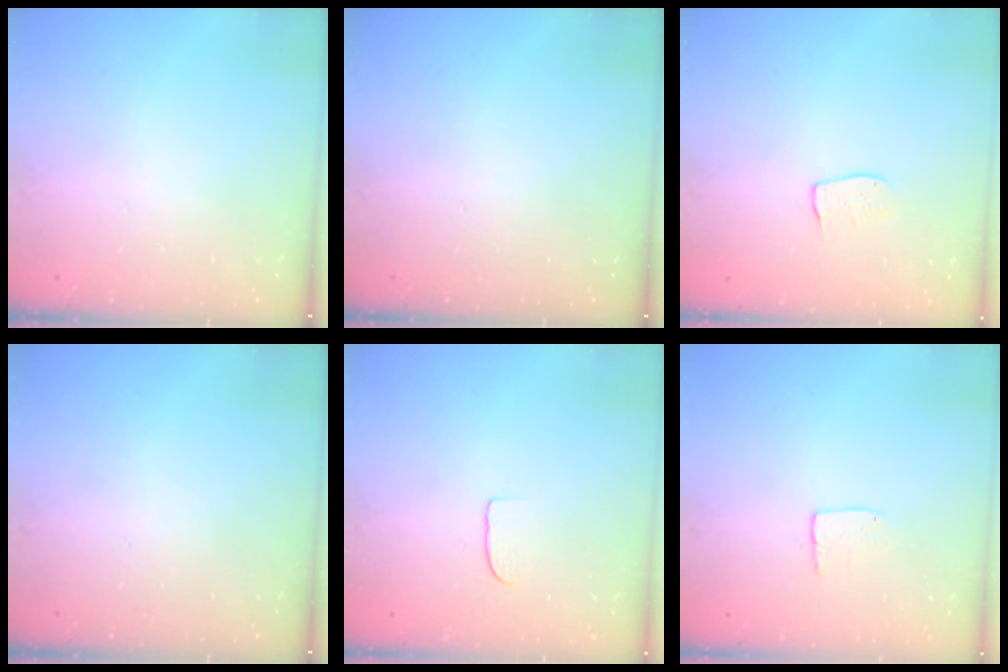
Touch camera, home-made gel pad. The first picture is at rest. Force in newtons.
{"total": 0.0}
{"total": 5.0, "press": 5.0, "slide": 0.3}
{"total": 0.0}
{"total": 5.0, "press": 4.9, "slide": 0.4}
{"total": 5.6, "press": 5.6, "slide": 0.2}